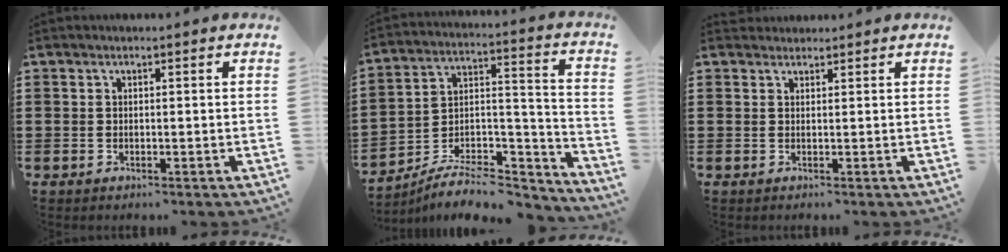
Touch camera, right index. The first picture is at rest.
{"total": 7.8, "force": [-6.4, 2.9, 3.5], "torque": [-0.050, 0.019, -0.120]}
{"total": 1.1, "force": [1.0, 0.5, -0.2], "torque": [0.003, 0.002, 0.021]}